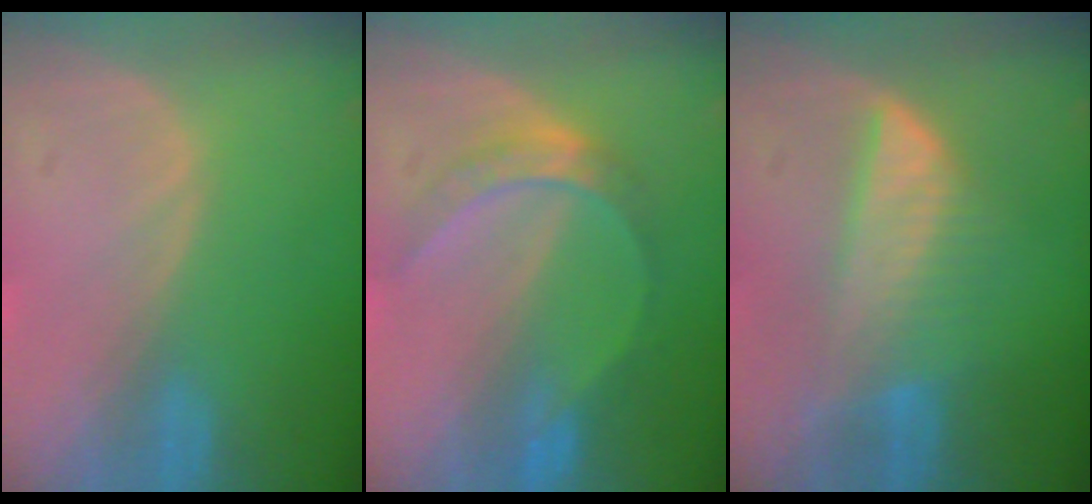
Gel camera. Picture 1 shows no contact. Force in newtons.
{"total": 5.4, "press": 5.3, "slide": 0.6}
{"total": 6.4, "press": 6.3, "slide": 1.0}